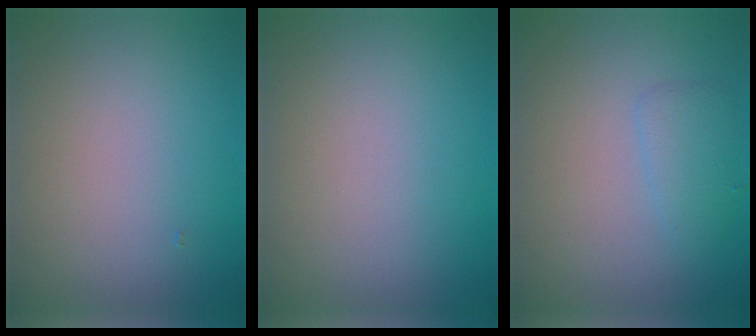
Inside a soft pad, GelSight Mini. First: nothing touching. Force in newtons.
{"total": 0.0}
{"total": 1.7, "press": 1.7, "slide": 0.1}